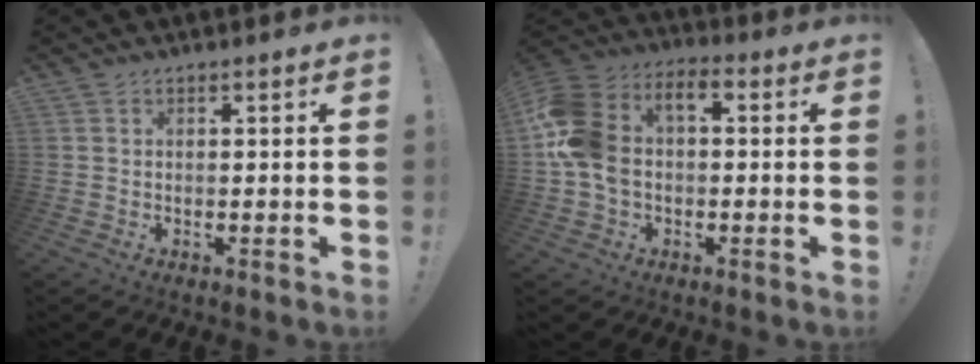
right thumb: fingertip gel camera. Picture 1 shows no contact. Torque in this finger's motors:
{"motor_torque": [1.49, 1.45, 1.69, -0.33, 0.51]}